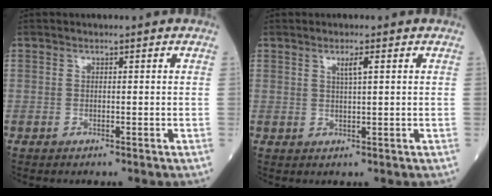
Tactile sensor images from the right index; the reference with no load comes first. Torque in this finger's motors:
{"motor_torque": [0.11, 0.16, 0.02, 0.04]}